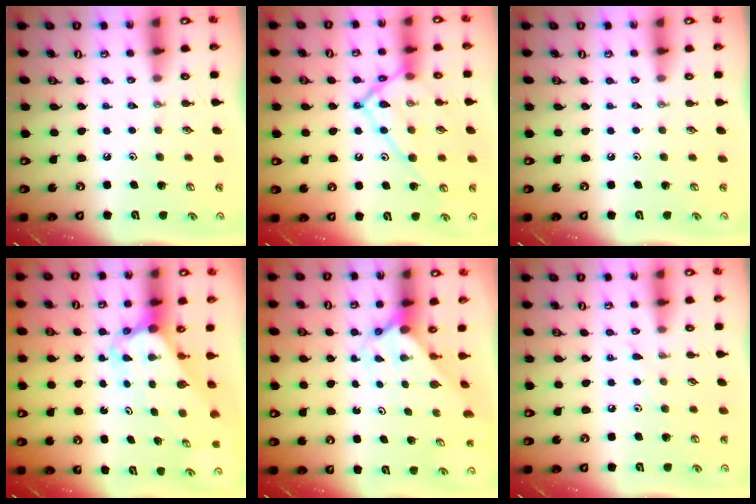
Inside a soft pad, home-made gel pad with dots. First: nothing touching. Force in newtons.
{"total": 15.9, "press": 15.8, "slide": 1.6}
{"total": 0.0}
{"total": 3.7, "press": 3.7, "slide": 0.3}
{"total": 1.7, "press": 1.7, "slide": 0.1}
{"total": 3.0, "press": 3.0, "slide": 0.4}